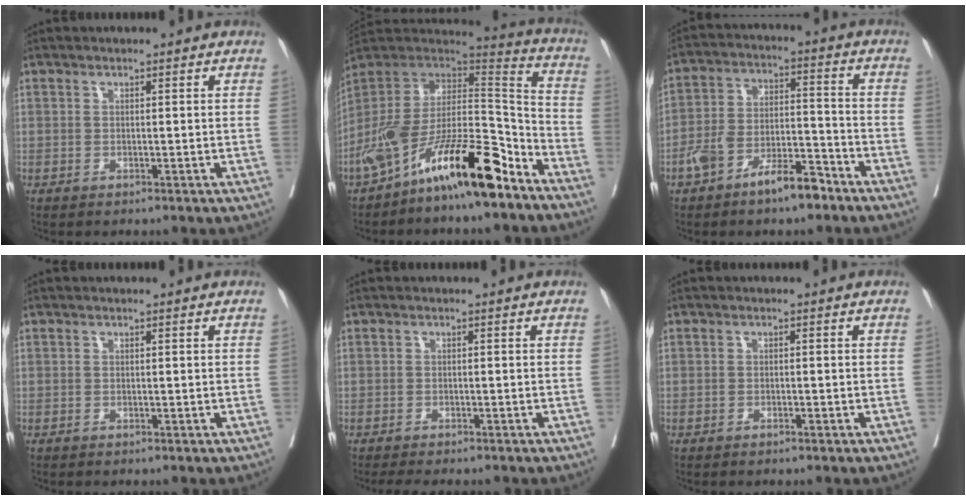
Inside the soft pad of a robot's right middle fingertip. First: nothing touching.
{"total": 19.2, "force": [-13.0, 4.3, 13.5], "torque": [-0.252, 0.012, -0.231]}
{"total": 9.3, "force": [-6.3, 3.1, 6.1], "torque": [-0.119, 0.022, -0.110]}
{"total": 0.0}
{"total": 4.7, "force": [-4.1, 1.1, 2.0], "torque": [-0.025, -0.009, -0.058]}
{"total": 0.7, "force": [-0.5, 0.2, 0.5], "torque": [-0.014, 0.000, -0.008]}